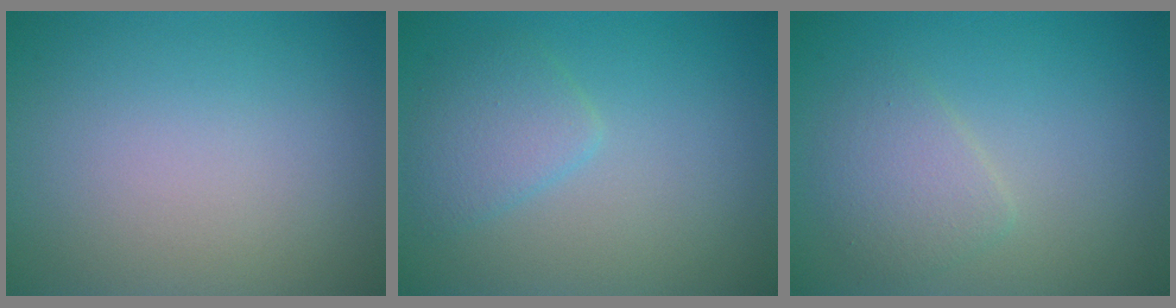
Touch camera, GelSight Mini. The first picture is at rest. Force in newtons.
{"total": 2.4, "press": 2.4, "slide": 0.1}
{"total": 2.4, "press": 2.4, "slide": 0.1}